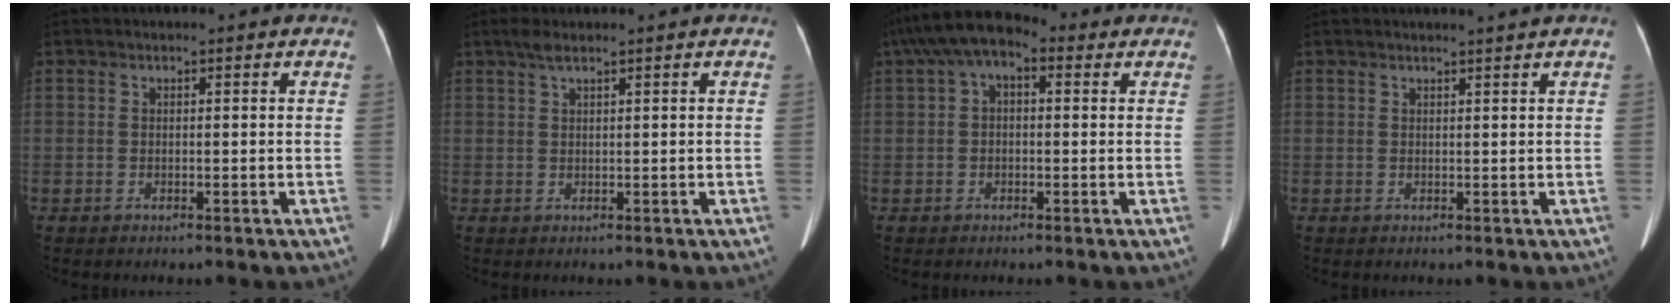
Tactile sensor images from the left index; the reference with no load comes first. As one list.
[{"total": 1.6, "force": [1.2, 0.0, 1.1], "torque": [-0.026, 0.013, 0.029]}, {"total": 7.8, "force": [3.2, 3.9, 6.0], "torque": [-0.112, 0.049, 0.050]}, {"total": 2.4, "force": [2.1, -0.7, 0.9], "torque": [-0.011, 0.001, 0.029]}]